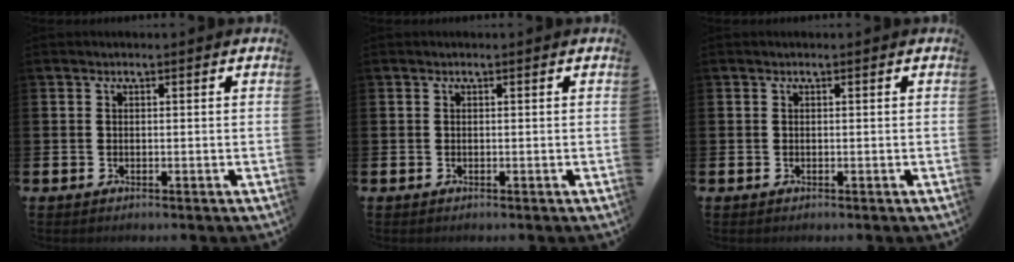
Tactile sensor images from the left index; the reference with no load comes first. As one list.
[{"total": 0.0}, {"total": 0.0}]